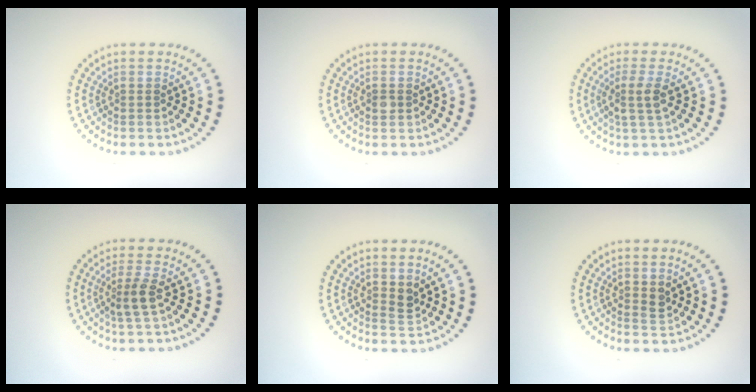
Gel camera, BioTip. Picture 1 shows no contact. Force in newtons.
{"total": 1.0, "press": 1.0, "slide": 0.1}
{"total": 2.2, "press": 1.9, "slide": 1.2}
{"total": 2.3, "press": 1.8, "slide": 1.4}
{"total": 1.2, "press": 1.0, "slide": 0.5}
{"total": 0.9, "press": 0.9, "slide": 0.3}